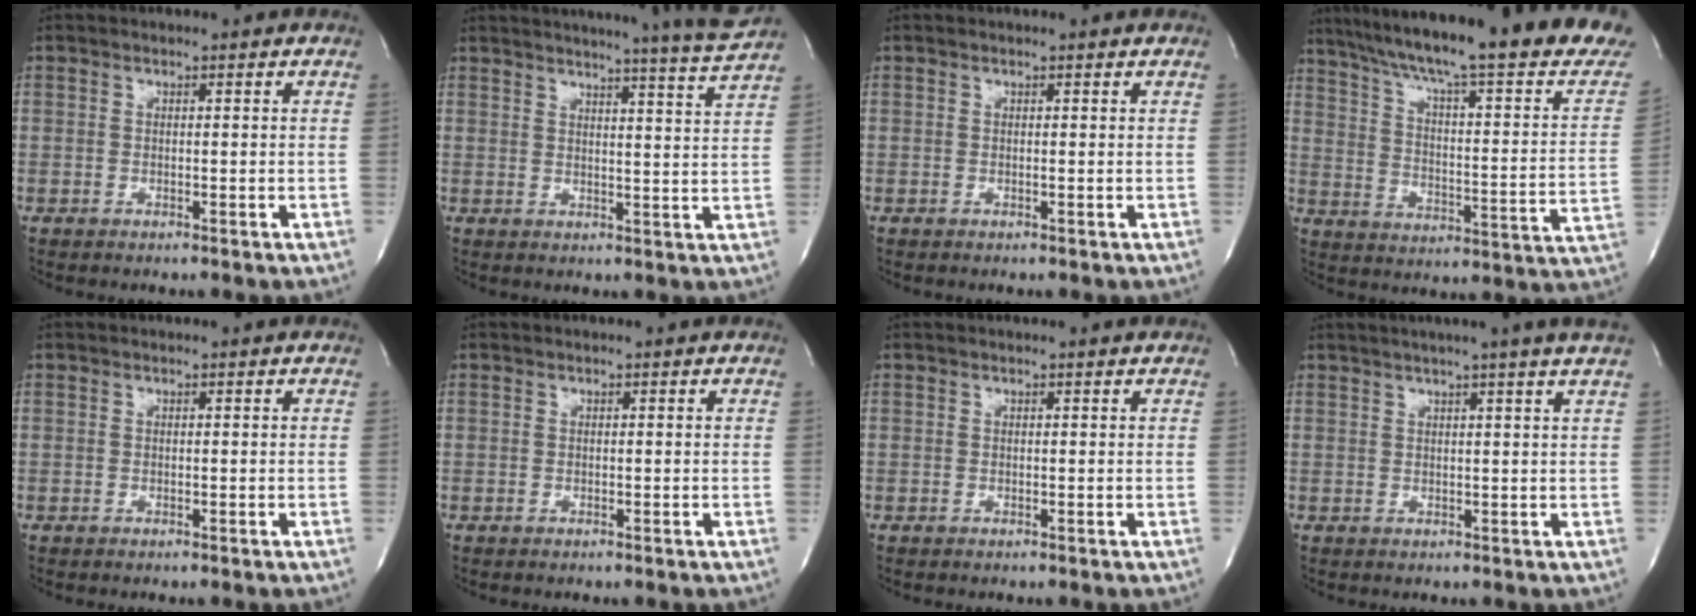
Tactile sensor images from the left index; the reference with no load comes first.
{"total": 14.5, "force": [13.5, -2.2, 4.8], "torque": [-0.080, -0.066, 0.161]}
{"total": 0.5, "force": [0.5, 0.0, 0.2], "torque": [-0.007, -0.002, 0.003]}
{"total": 31.7, "force": [26.2, 3.3, 17.5], "torque": [-0.260, -0.050, 0.341]}
{"total": 0.0}
{"total": 0.0}
{"total": 0.8, "force": [0.7, -0.1, 0.2], "torque": [-0.009, -0.002, 0.009]}
{"total": 8.2, "force": [6.5, -1.7, 4.7], "torque": [-0.060, 0.011, 0.066]}